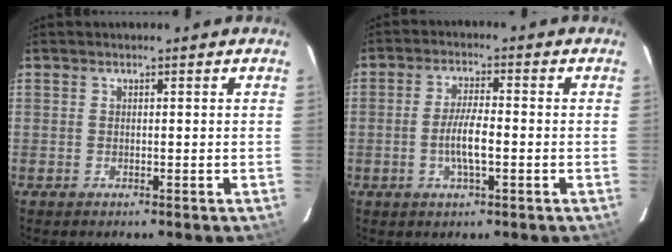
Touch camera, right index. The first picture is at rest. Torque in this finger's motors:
{"motor_torque": [0.86, -0.37, 0.49, 0.10]}